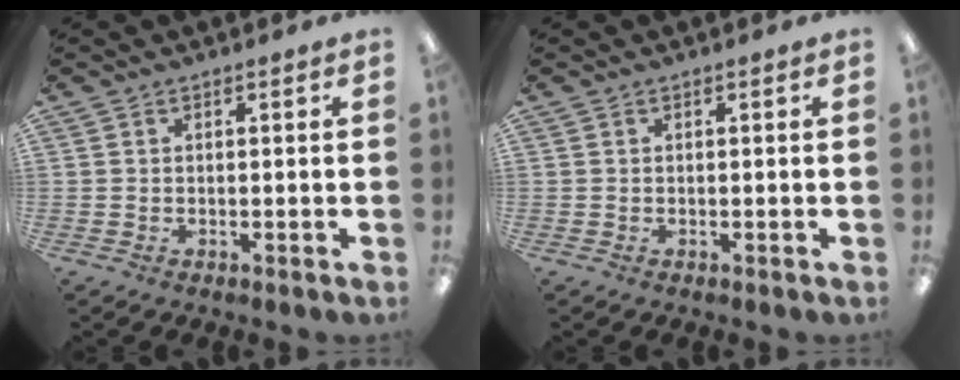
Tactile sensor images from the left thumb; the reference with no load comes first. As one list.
[{"total": 0.0}]